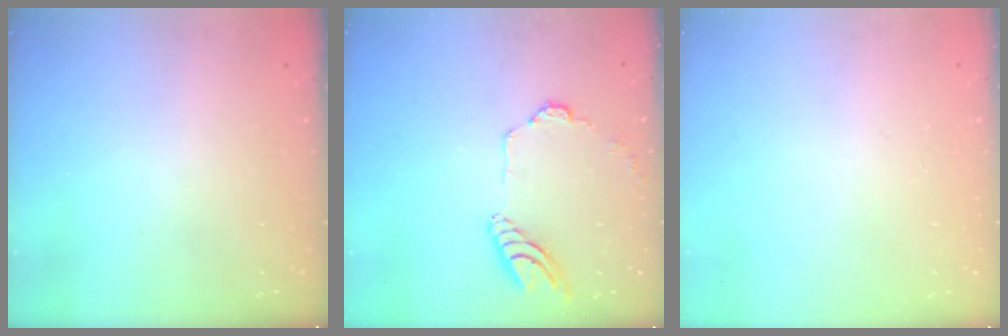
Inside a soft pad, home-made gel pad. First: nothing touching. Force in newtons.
{"total": 11.5, "press": 11.4, "slide": 1.6}
{"total": 0.0}